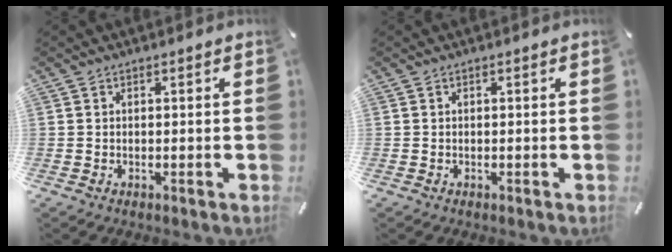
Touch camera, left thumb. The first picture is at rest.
{"total": 0.0}